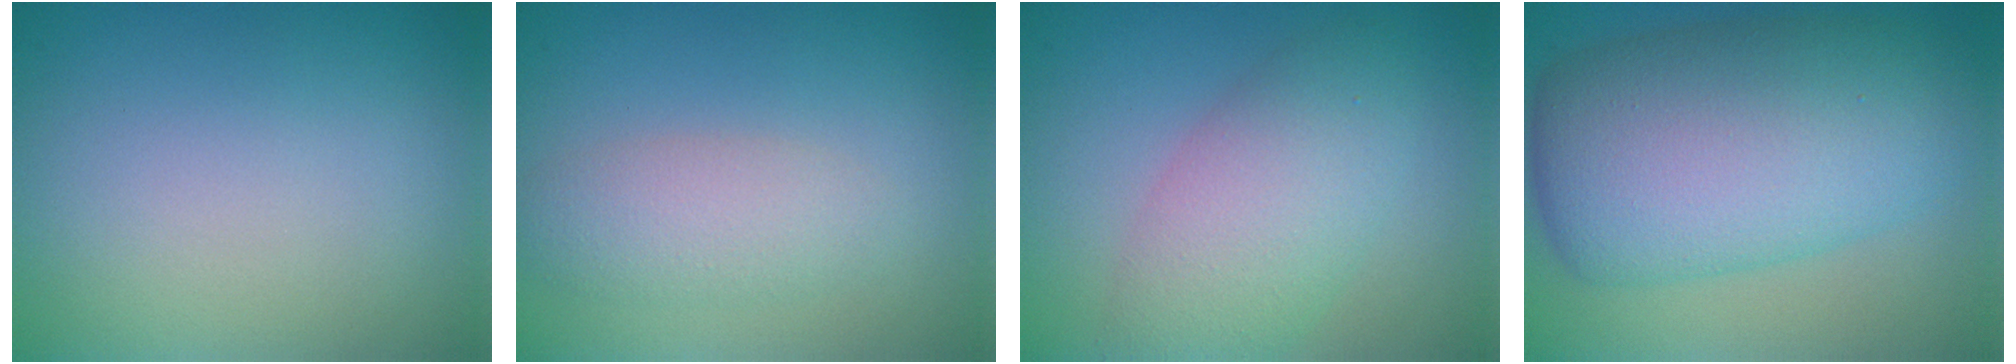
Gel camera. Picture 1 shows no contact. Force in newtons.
{"total": 2.7, "press": 2.7, "slide": 0.2}
{"total": 5.3, "press": 5.3, "slide": 0.2}
{"total": 10.6, "press": 10.6, "slide": 0.3}